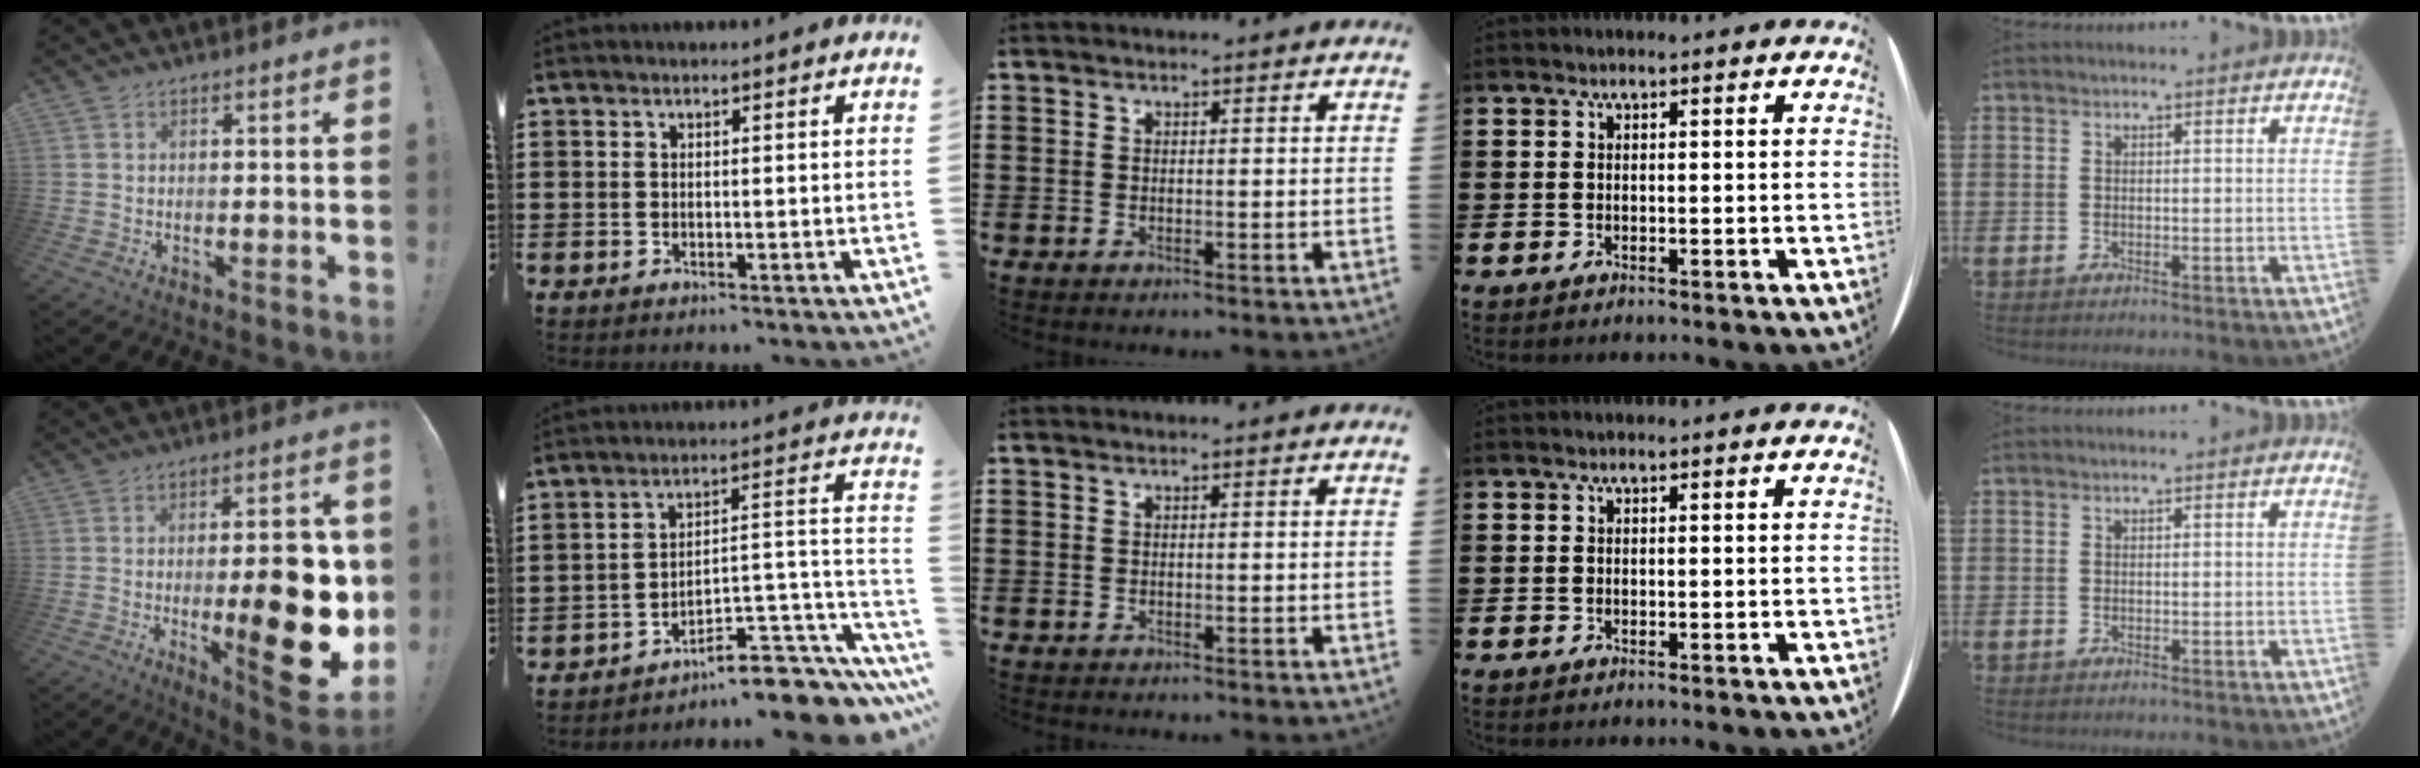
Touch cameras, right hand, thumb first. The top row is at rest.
{"thumb": {"total": 23.2, "force": [-2.8, 7.3, 21.9], "torque": [-0.287, -0.006, -0.029]}, "index": {"total": 8.7, "force": [-6.9, 3.0, 4.3], "torque": [-0.043, 0.011, -0.129]}}